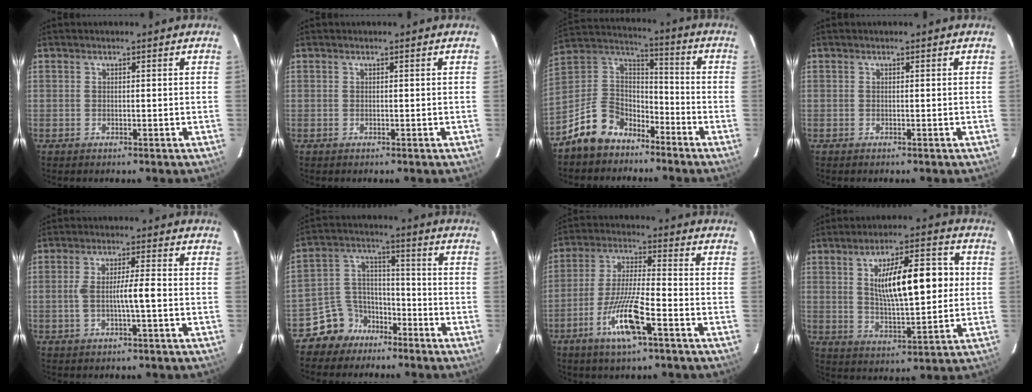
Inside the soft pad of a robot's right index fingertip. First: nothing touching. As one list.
[{"total": 0.0}, {"total": 10.5, "force": [-7.4, 6.8, 3.3], "torque": [-0.082, 0.040, -0.142]}, {"total": 0.0}, {"total": 4.9, "force": [-0.8, 0.2, 4.9], "torque": [-0.093, 0.007, -0.012]}, {"total": 8.2, "force": [-5.7, 5.9, 0.6], "torque": [-0.012, 0.033, -0.100]}, {"total": 11.0, "force": [-5.2, 1.1, 9.6], "torque": [-0.188, -0.012, -0.098]}, {"total": 13.7, "force": [2.3, 3.6, 13.0], "torque": [-0.211, 0.016, 0.041]}]